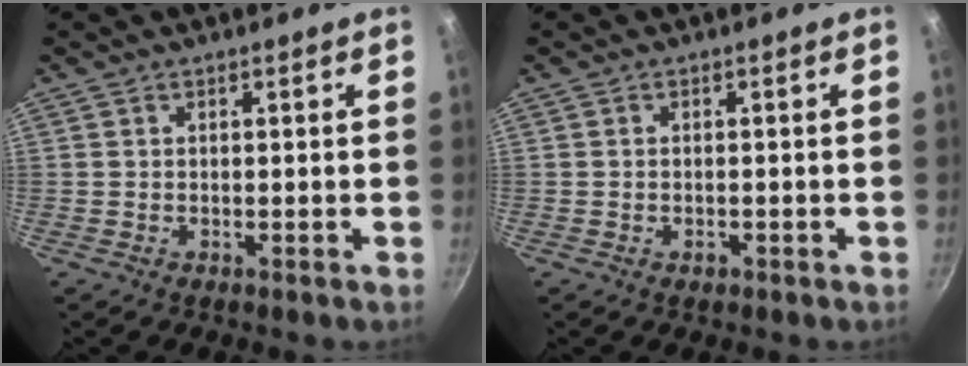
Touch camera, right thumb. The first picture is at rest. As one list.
[{"total": 1.1, "force": [-0.5, 0.7, 0.7], "torque": [-0.010, 0.002, -0.009]}]